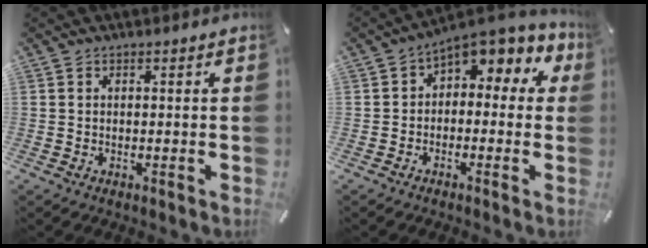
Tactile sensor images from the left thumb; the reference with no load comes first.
{"total": 4.6, "force": [1.7, 3.1, 2.9], "torque": [-0.056, -0.015, 0.028]}